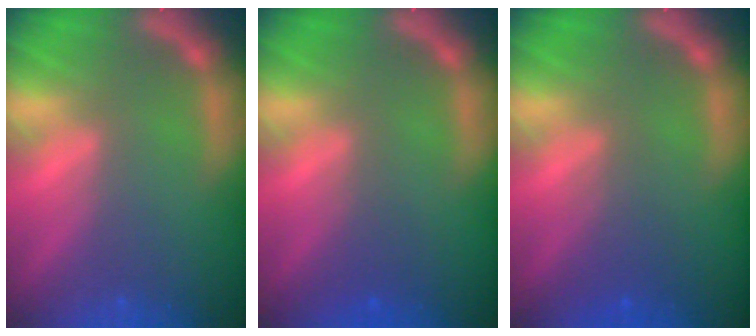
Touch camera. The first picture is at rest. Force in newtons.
{"total": 1.5}
{"total": 2.4}